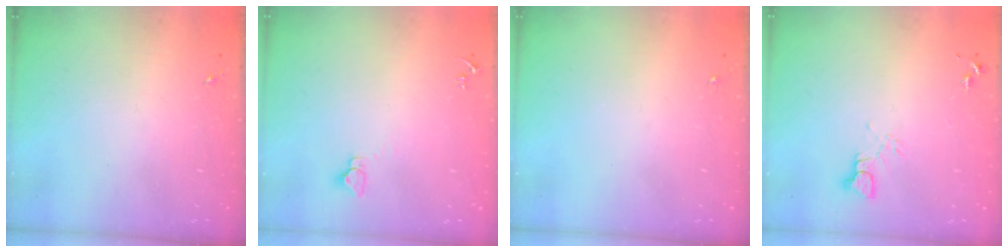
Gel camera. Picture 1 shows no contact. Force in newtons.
{"total": 2.8, "press": 2.8, "slide": 0.2}
{"total": 0.0}
{"total": 3.4, "press": 3.4, "slide": 0.3}